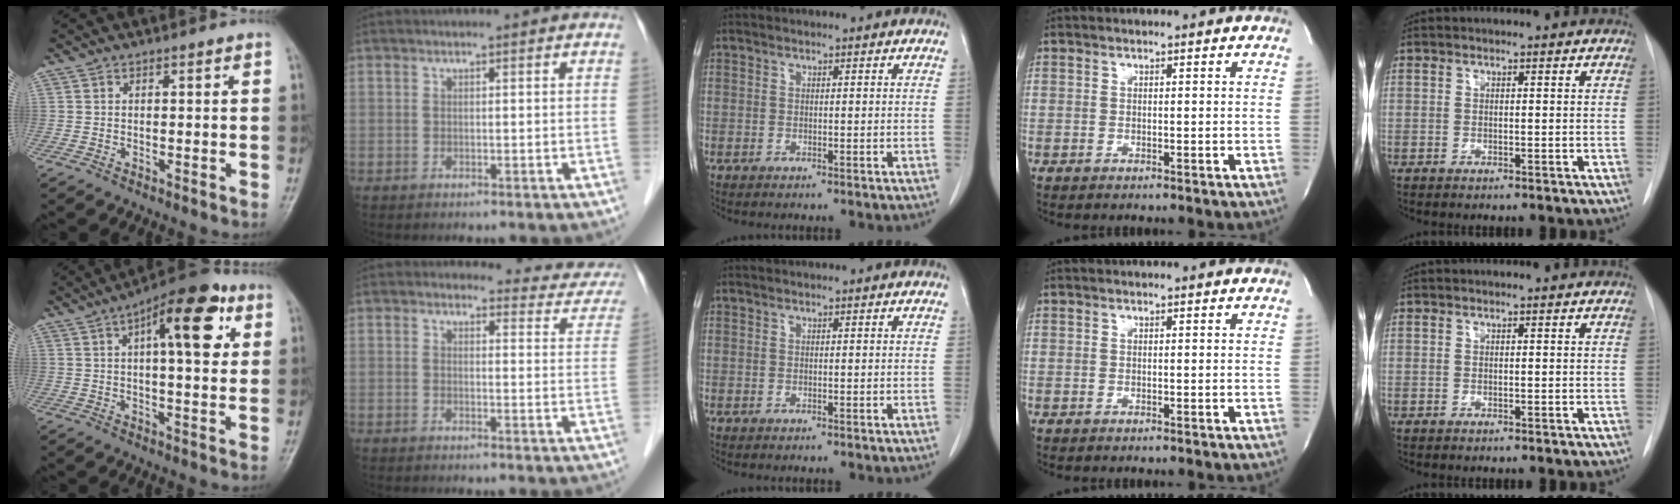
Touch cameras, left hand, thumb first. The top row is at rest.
{"thumb": {"total": 14.8, "force": [5.1, 5.6, 12.6], "torque": [-0.152, 0.007, 0.065]}, "index": {"total": 8.3, "force": [7.8, 2.9, 0.3], "torque": [0.029, -0.029, 0.057]}}